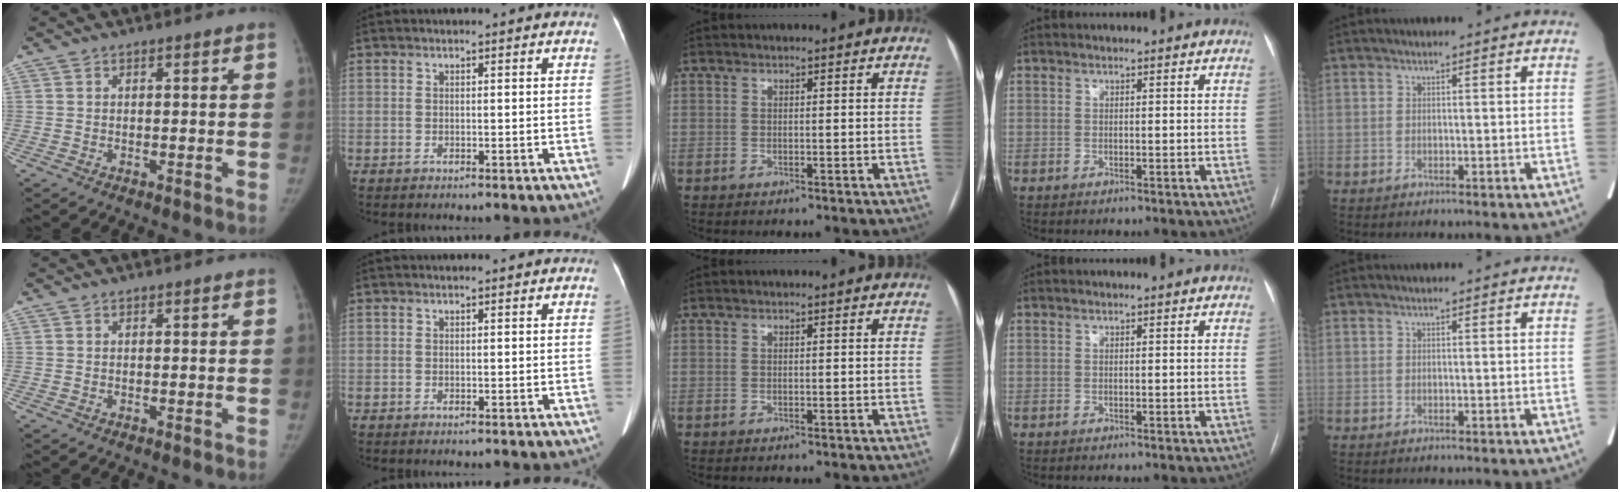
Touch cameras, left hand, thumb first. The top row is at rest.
{}